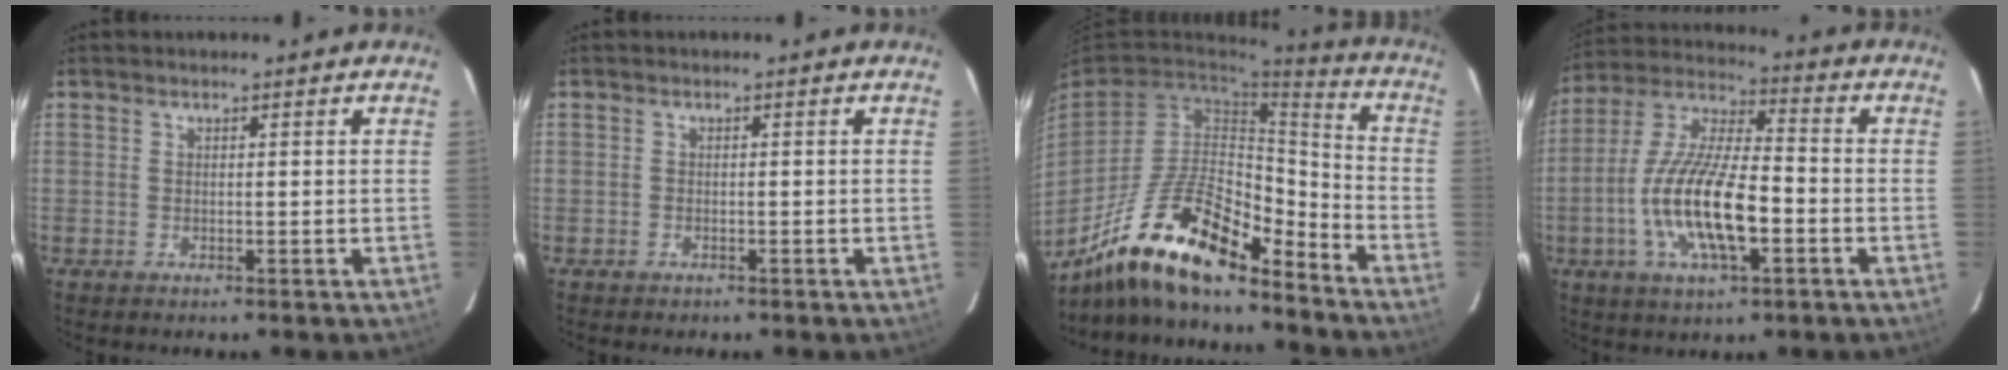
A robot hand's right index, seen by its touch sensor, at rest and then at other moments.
{"total": 0.9, "force": [-0.7, 0.6, 0.1], "torque": [-0.003, 0.003, -0.011]}
{"total": 19.7, "force": [-14.7, 5.6, 11.8], "torque": [-0.228, -0.006, -0.263]}
{"total": 16.5, "force": [-4.7, 5.3, 14.9], "torque": [-0.305, -0.007, -0.090]}